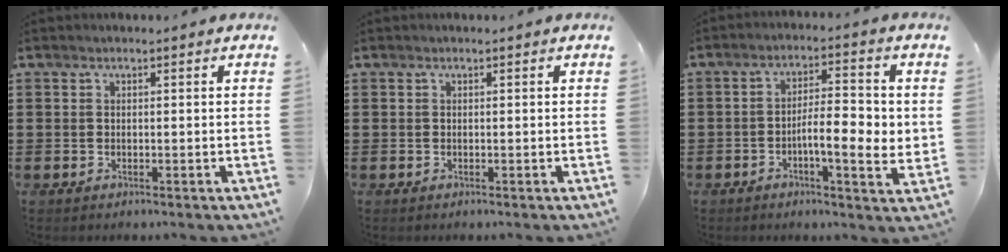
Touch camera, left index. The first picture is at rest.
{"total": 0.0}
{"total": 6.7, "force": [-1.0, 2.0, 6.4], "torque": [-0.099, -0.004, -0.026]}